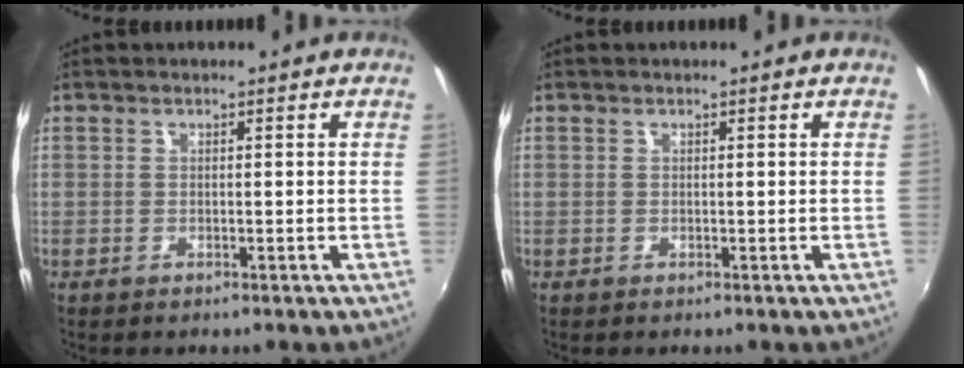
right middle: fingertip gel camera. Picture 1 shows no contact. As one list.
[{"total": 0.0}]